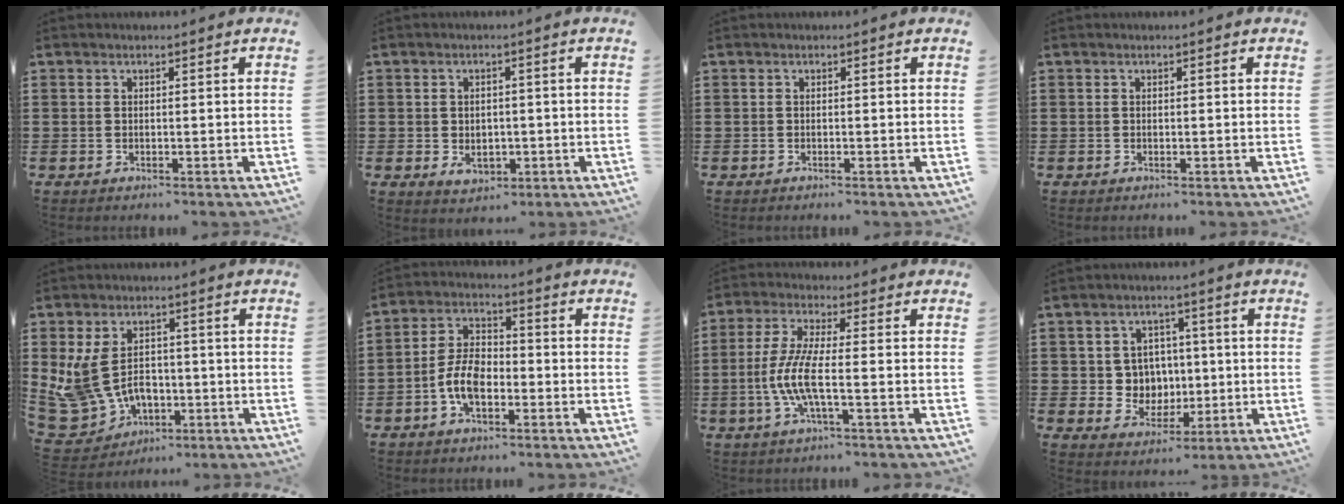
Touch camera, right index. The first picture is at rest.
{"total": 2.8, "force": [-0.6, 2.3, 1.5], "torque": [-0.026, 0.001, -0.014]}
{"total": 0.0}
{"total": 0.0}
{"total": 8.9, "force": [-0.5, 7.2, 5.2], "torque": [-0.159, 0.003, -0.008]}
{"total": 7.1, "force": [-2.5, 3.9, 5.4], "torque": [-0.135, 0.001, -0.055]}
{"total": 7.3, "force": [-1.9, 1.5, 6.8], "torque": [-0.168, -0.019, -0.048]}
{"total": 5.5, "force": [0.9, 5.3, 1.4], "torque": [-0.046, 0.013, 0.015]}